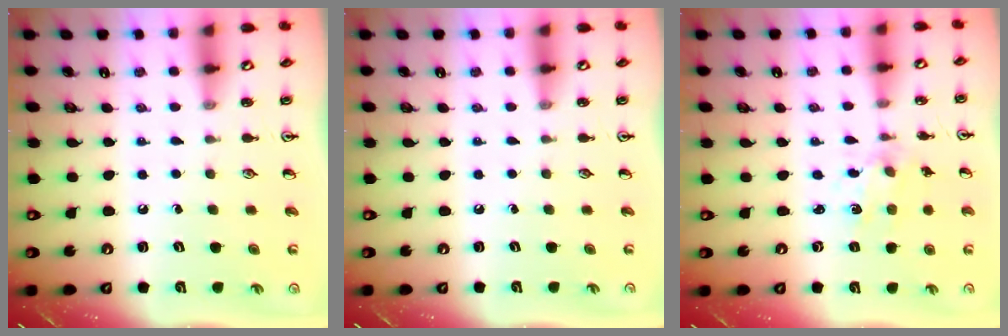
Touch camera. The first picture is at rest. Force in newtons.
{"total": 0.0}
{"total": 2.4, "press": 2.2, "slide": 0.8}